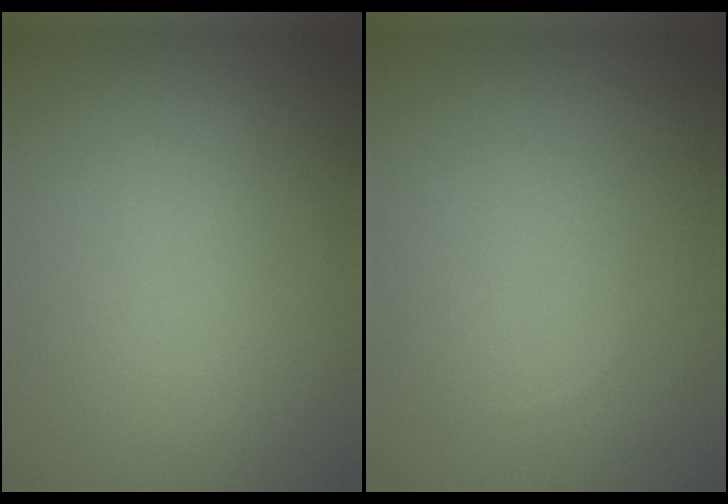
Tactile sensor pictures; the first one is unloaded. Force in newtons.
{"total": 0.0}